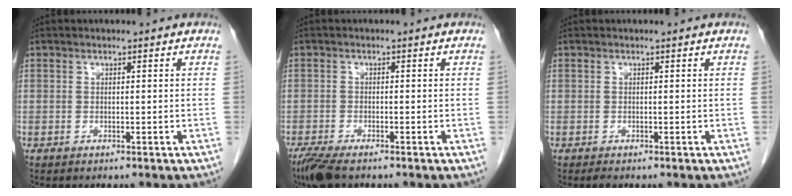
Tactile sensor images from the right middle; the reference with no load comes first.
{"total": 4.7, "force": [-3.6, 1.0, 2.8], "torque": [-0.058, -0.013, -0.063]}
{"total": 0.6, "force": [-0.5, 0.2, 0.3], "torque": [-0.010, -0.002, -0.007]}